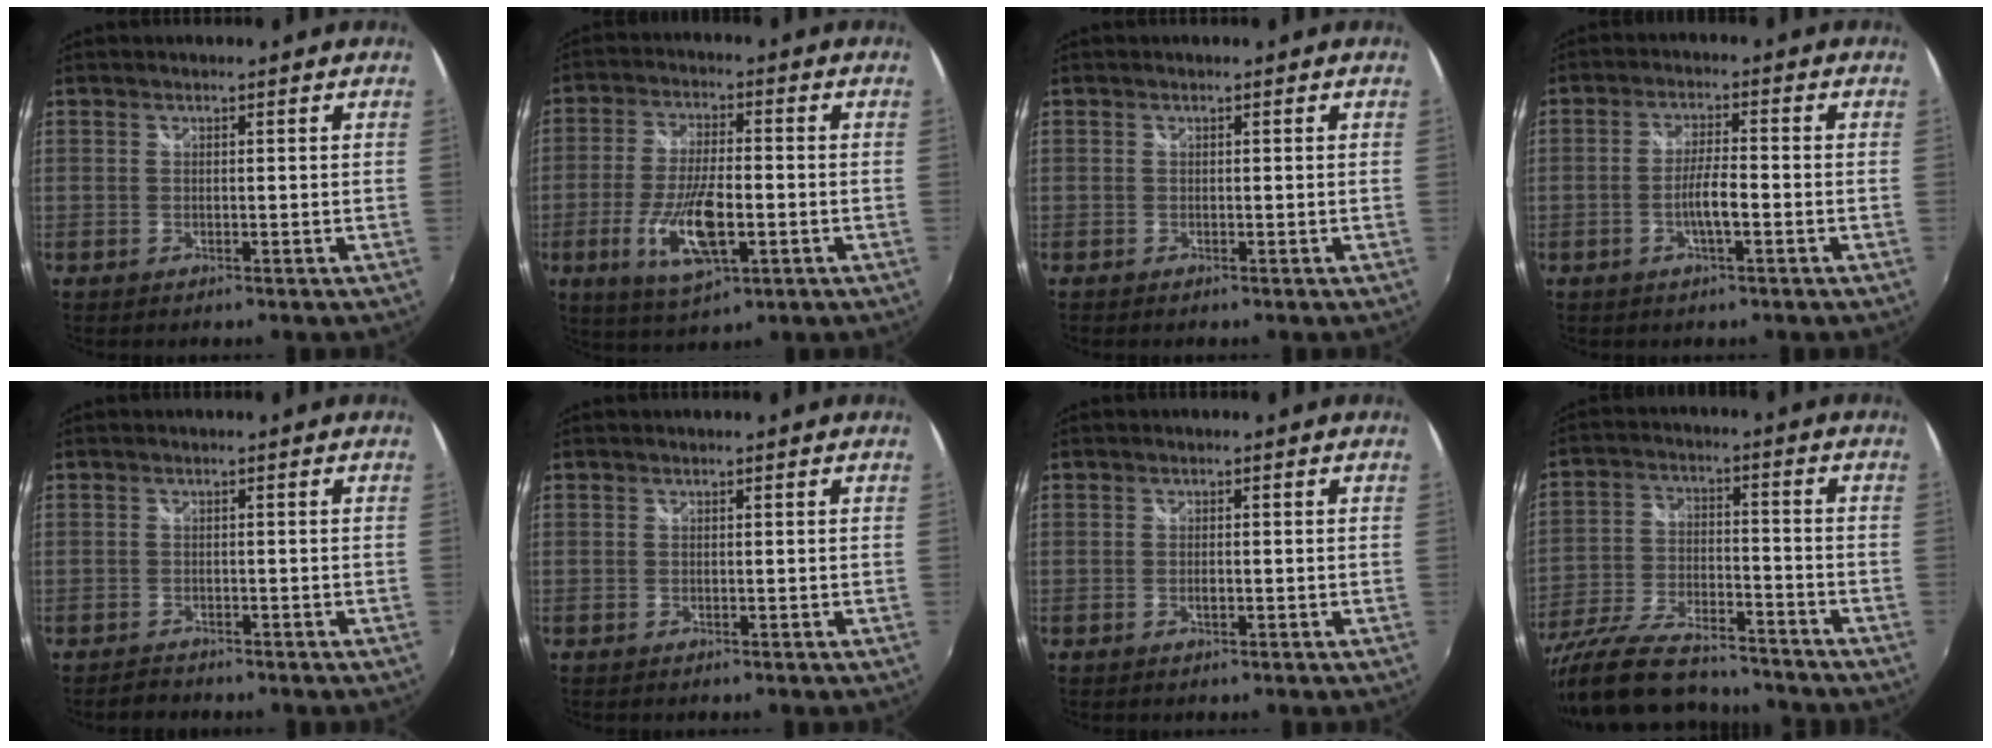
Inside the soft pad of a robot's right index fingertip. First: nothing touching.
{"total": 13.4, "force": [-3.9, 4.6, 11.9], "torque": [-0.240, -0.016, -0.070]}
{"total": 0.6, "force": [-0.4, 0.4, -0.1], "torque": [0.000, -0.001, -0.009]}
{"total": 4.7, "force": [-1.7, 0.7, 4.3], "torque": [-0.083, 0.002, -0.031]}
{"total": 1.8, "force": [-1.7, 0.7, 0.0], "torque": [-0.007, 0.000, -0.031]}
{"total": 0.0}
{"total": 1.1, "force": [-0.4, 0.5, 0.9], "torque": [-0.017, 0.000, -0.008]}
{"total": 22.5, "force": [-18.5, 6.8, 10.8], "torque": [-0.223, -0.044, -0.306]}